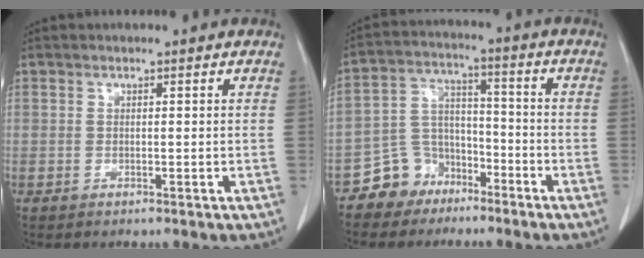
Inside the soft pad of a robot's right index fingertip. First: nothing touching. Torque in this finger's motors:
{"motor_torque": [-0.27, -0.03, -0.47, -0.21]}